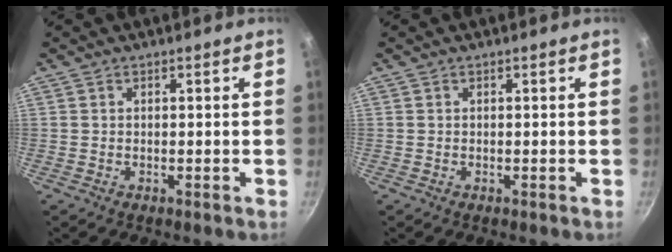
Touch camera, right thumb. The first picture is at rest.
{"total": 0.0}